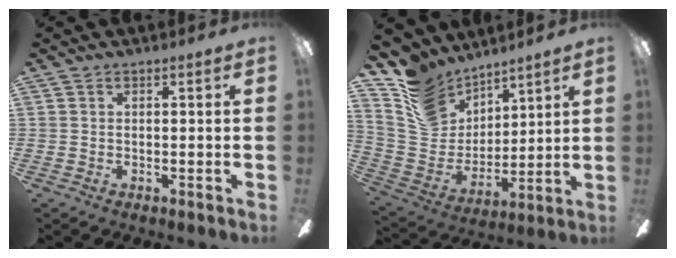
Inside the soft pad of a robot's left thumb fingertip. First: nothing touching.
{"total": 14.3, "force": [10.3, 9.0, 4.1], "torque": [-0.113, -0.062, 0.205]}